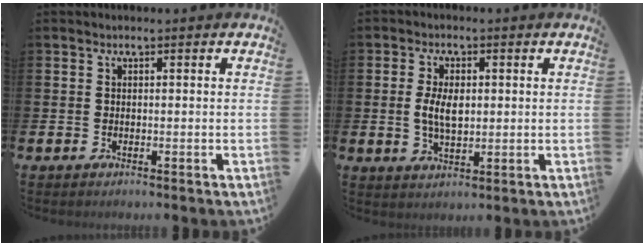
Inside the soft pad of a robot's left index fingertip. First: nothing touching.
{"total": 4.5, "force": [0.6, 2.4, 3.8], "torque": [-0.061, 0.003, 0.005]}